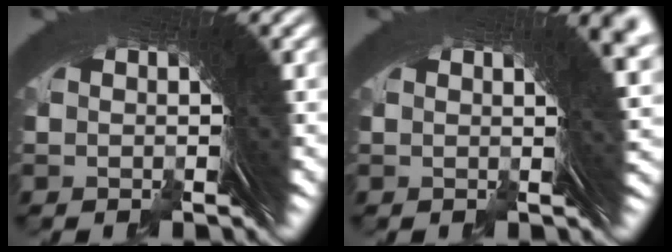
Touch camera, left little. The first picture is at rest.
{"total": 5.0, "force": [1.7, 0.8, 4.6], "torque": [-0.030, 0.013, 0.016]}